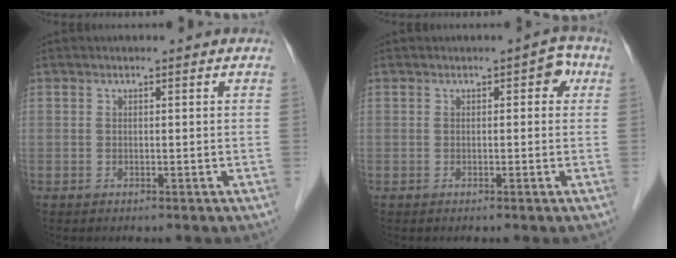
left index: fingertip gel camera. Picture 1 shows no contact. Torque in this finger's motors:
{"motor_torque": [0.52, -0.03, 0.00, 0.02]}